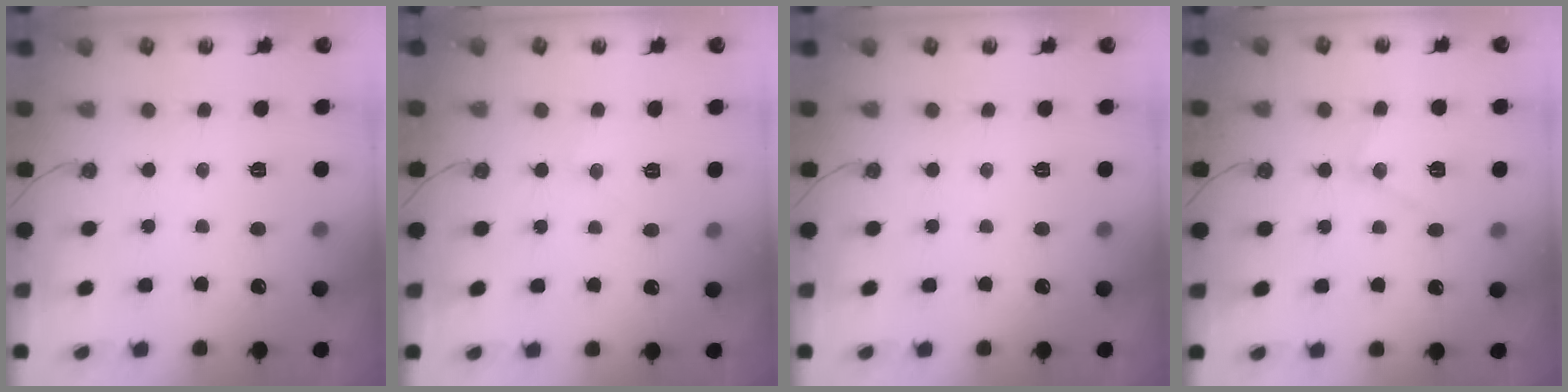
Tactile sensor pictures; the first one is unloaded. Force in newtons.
{"total": 5.1, "press": 5.0, "slide": 0.8}
{"total": 0.0}
{"total": 12.0, "press": 12.0, "slide": 0.9}